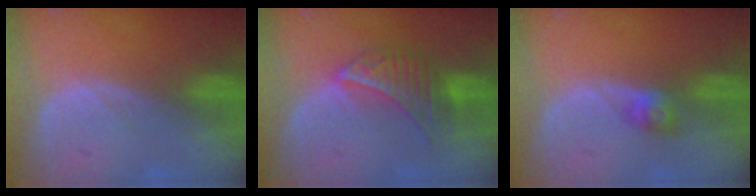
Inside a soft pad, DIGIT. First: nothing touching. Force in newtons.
{"total": 6.6, "press": 6.5, "slide": 1.0}
{"total": 2.8, "press": 2.5, "slide": 1.1}